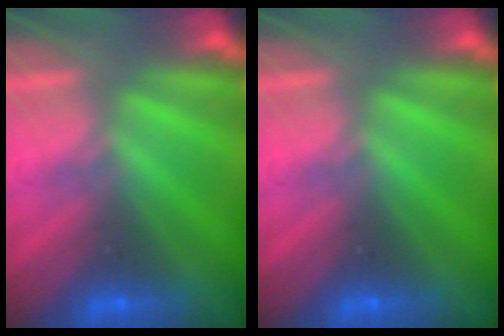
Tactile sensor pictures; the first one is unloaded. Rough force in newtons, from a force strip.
{"total": 0.0}